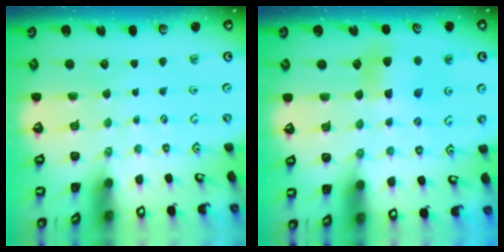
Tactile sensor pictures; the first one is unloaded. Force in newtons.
{"total": 7.5, "press": 7.4, "slide": 1.1}